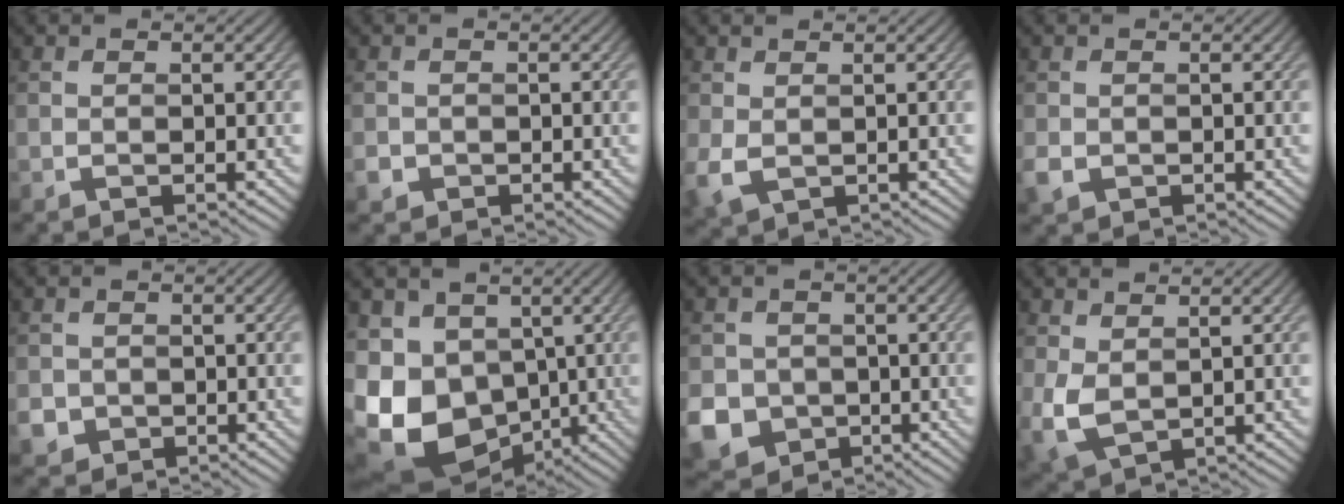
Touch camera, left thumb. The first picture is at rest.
{"total": 1.5, "force": [-0.6, 1.3, 0.4], "torque": [-0.007, -0.006, -0.017]}
{"total": 3.1, "force": [0.1, 2.0, 2.3], "torque": [-0.067, -0.006, 0.002]}
{"total": 1.9, "force": [-0.5, 1.6, 0.9], "torque": [-0.023, -0.007, -0.011]}
{"total": 2.5, "force": [-0.9, 2.3, 0.6], "torque": [-0.017, -0.010, -0.019]}
{"total": 16.1, "force": [-4.3, 12.2, 9.5], "torque": [-0.237, -0.030, -0.053]}
{"total": 7.1, "force": [-2.3, 6.2, 2.5], "torque": [-0.077, -0.021, -0.058]}
{"total": 4.8, "force": [0.9, 3.0, 3.7], "torque": [-0.101, -0.008, 0.017]}